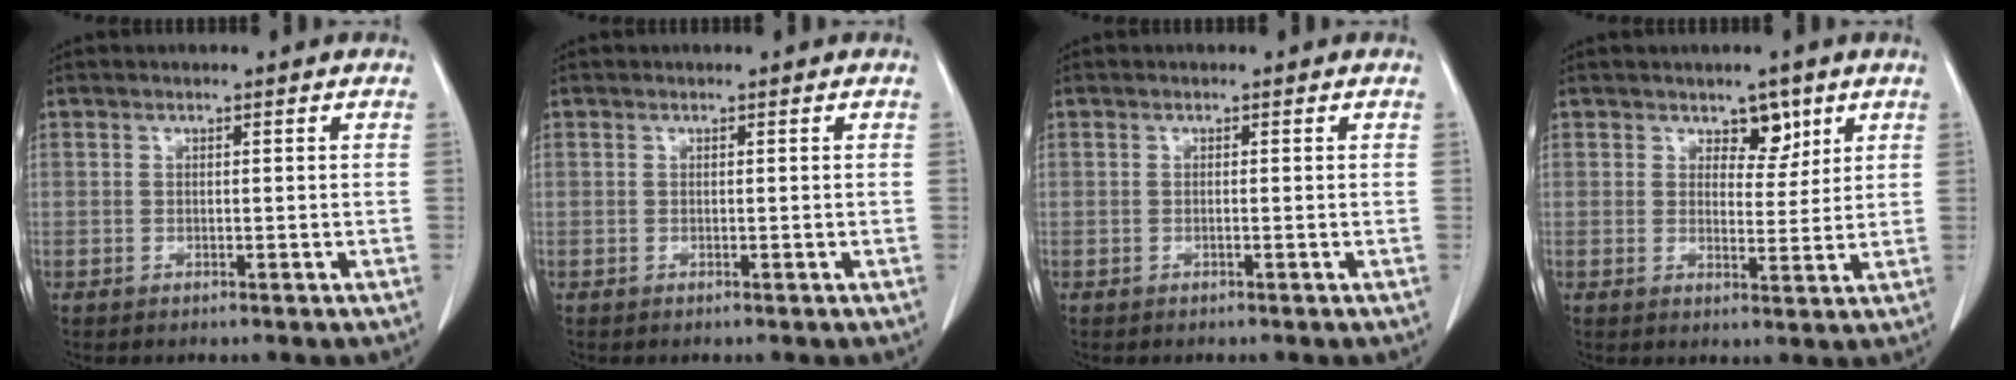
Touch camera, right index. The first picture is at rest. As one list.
[{"total": 0.0}, {"total": 0.0}, {"total": 3.9, "force": [2.5, 2.2, 2.0], "torque": [-0.018, -0.003, 0.039]}]